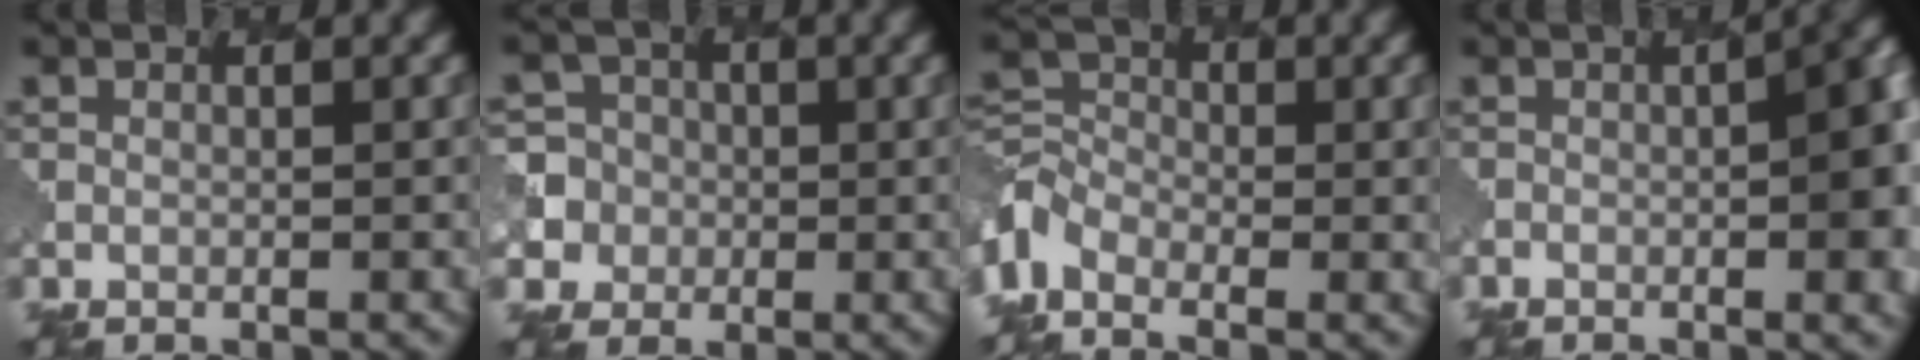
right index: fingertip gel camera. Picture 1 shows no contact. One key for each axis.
{"total": 7.7, "fx": -0.9, "fy": 7.5, "fz": 1.3, "tx": -0.037, "ty": 0.015, "tz": -0.031}
{"total": 6.0, "fx": -2.8, "fy": 3.6, "fz": 3.8, "tx": -0.079, "ty": -0.002, "tz": -0.071}
{"total": 9.9, "fx": -1.4, "fy": 3.8, "fz": 9.1, "tx": -0.066, "ty": 0.011, "tz": -0.028}